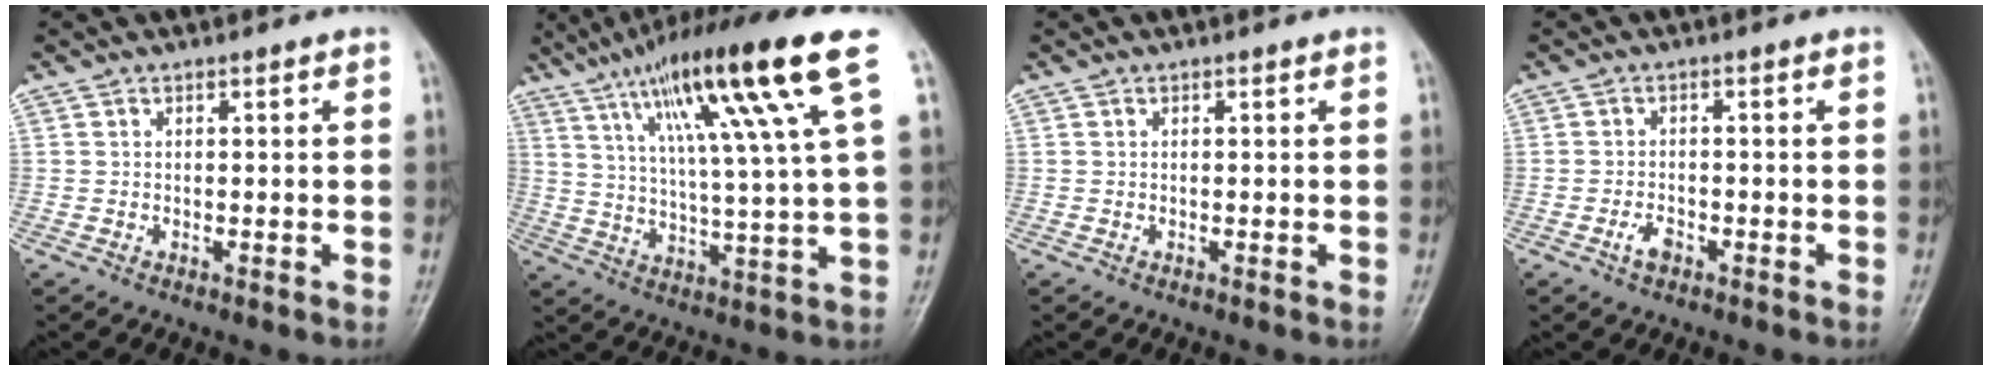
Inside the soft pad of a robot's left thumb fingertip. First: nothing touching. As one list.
[{"total": 20.5, "force": [9.9, 1.5, 17.8], "torque": [-0.287, -0.015, 0.161]}, {"total": 0.0}, {"total": 2.4, "force": [-1.4, 1.3, 1.5], "torque": [-0.030, 0.010, -0.025]}]